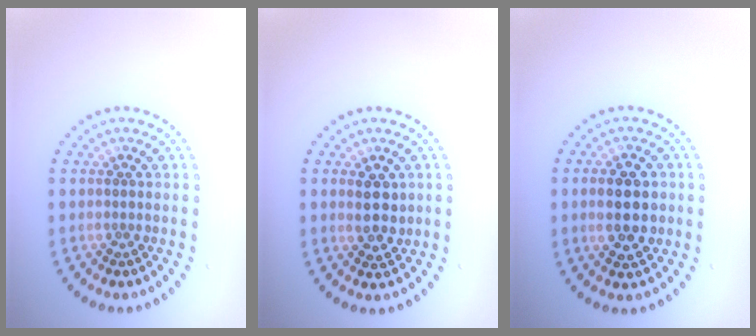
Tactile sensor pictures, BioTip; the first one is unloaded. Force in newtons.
{"total": 2.6, "press": 2.5, "slide": 0.9}
{"total": 4.6, "press": 4.6, "slide": 0.3}